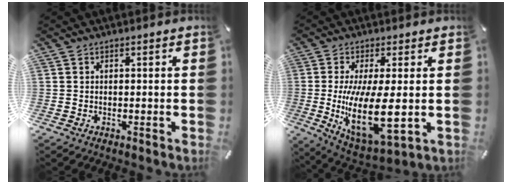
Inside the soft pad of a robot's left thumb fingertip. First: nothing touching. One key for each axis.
{"total": 16.7, "fx": 0.0, "fy": 6.8, "fz": 15.2, "tx": -0.299, "ty": -0.029, "tz": 0.004}